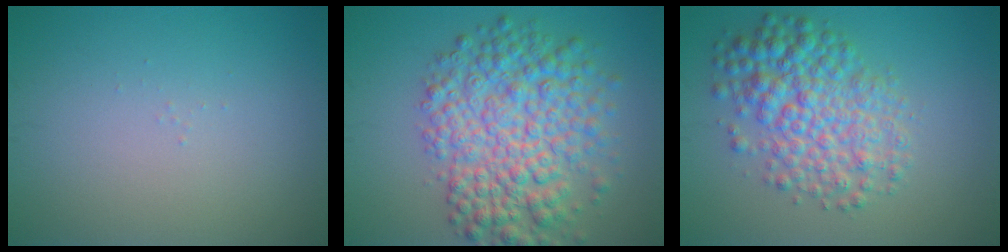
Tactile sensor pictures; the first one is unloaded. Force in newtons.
{"total": 8.4, "press": 8.4, "slide": 0.1}
{"total": 6.2, "press": 6.2, "slide": 0.1}